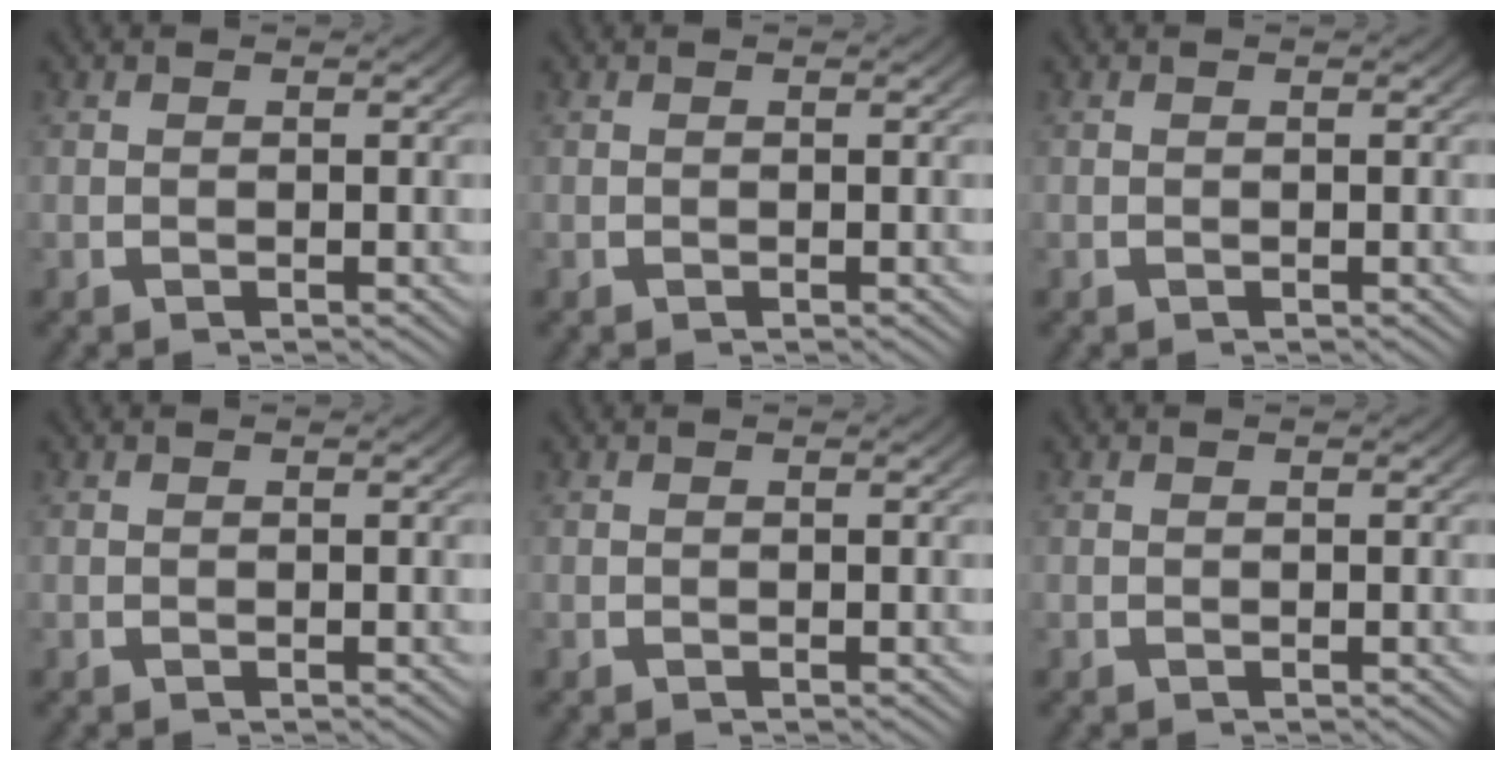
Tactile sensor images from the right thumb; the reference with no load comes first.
{"total": 0.0}
{"total": 0.0}
{"total": 0.0}
{"total": 0.0}
{"total": 0.0}